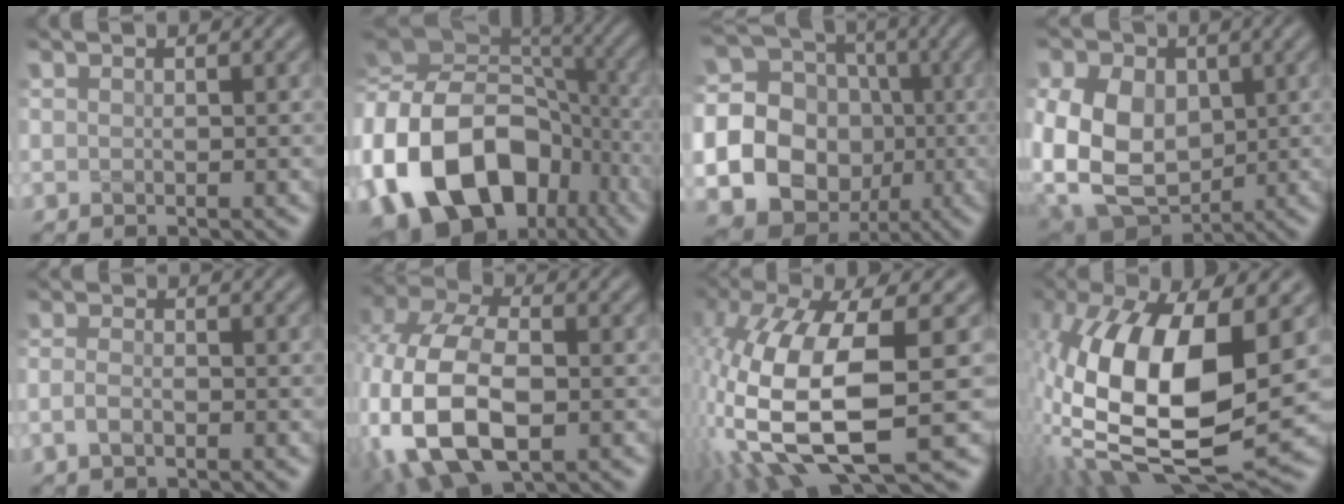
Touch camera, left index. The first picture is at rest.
{"total": 18.6, "force": [-5.1, 13.3, 11.9], "torque": [-0.236, -0.011, -0.079]}
{"total": 26.1, "force": [-5.4, 24.5, 7.2], "torque": [-0.167, -0.004, -0.119]}
{"total": 14.1, "force": [0.3, 11.2, 8.5], "torque": [-0.186, -0.008, -0.006]}
{"total": 1.5, "force": [-0.7, 0.7, 1.1], "torque": [-0.026, 0.000, -0.018]}
{"total": 13.2, "force": [-2.8, 8.6, 9.5], "torque": [-0.214, -0.028, -0.034]}
{"total": 12.4, "force": [-2.1, 4.3, 11.4], "torque": [-0.260, -0.018, -0.036]}
{"total": 15.2, "force": [1.4, 7.3, 13.3], "torque": [-0.285, -0.020, 0.027]}